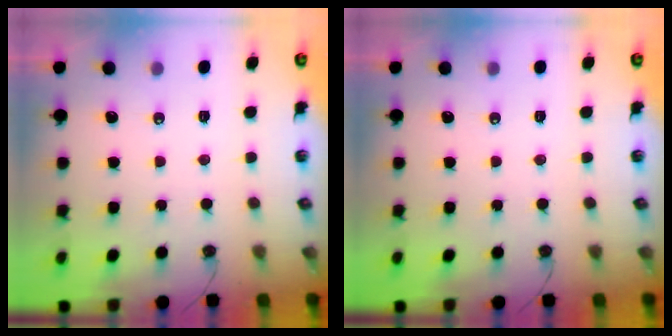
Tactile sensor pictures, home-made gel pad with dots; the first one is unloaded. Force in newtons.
{"total": 0.0}